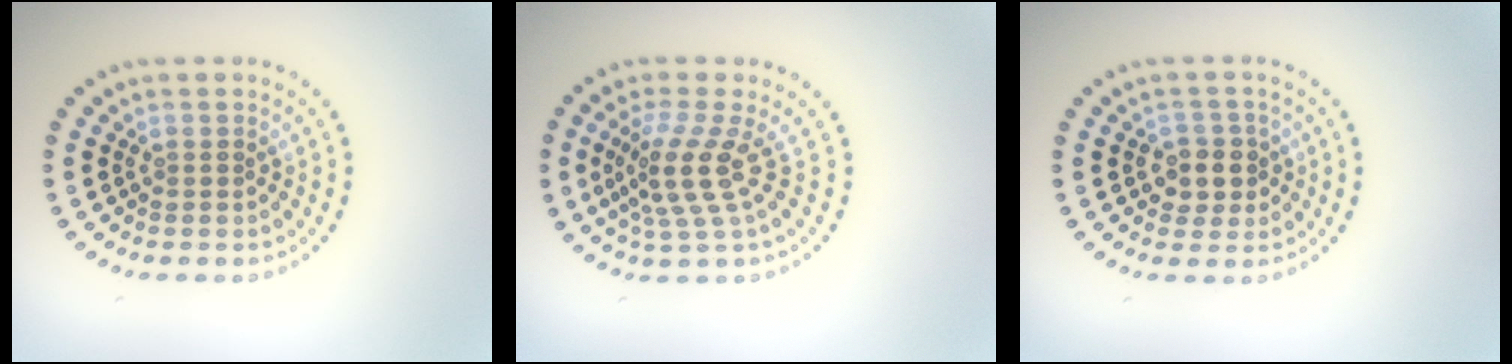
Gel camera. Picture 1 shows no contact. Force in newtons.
{"total": 3.8, "press": 2.7, "slide": 2.7}
{"total": 2.5, "press": 2.4, "slide": 0.9}